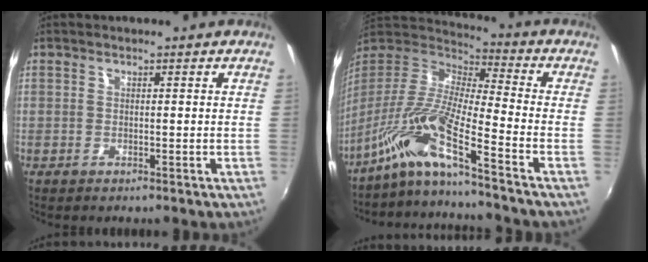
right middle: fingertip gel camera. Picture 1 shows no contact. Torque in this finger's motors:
{"motor_torque": [1.20, -0.93, 0.94, 0.21]}